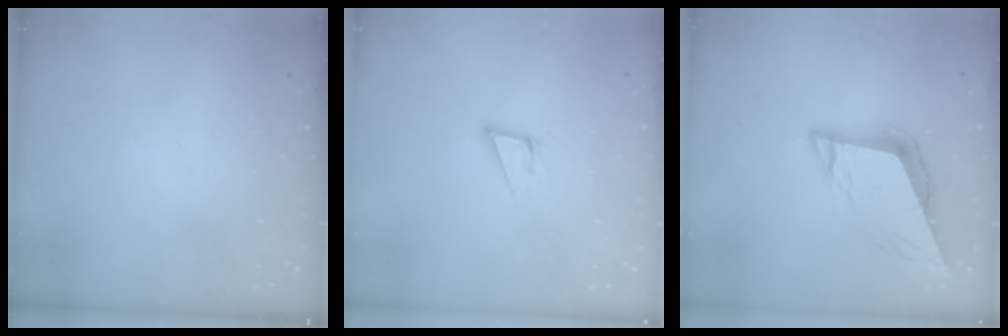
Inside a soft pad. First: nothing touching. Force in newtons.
{"total": 6.8, "press": 6.4, "slide": 2.4}
{"total": 10.9, "press": 10.3, "slide": 3.4}